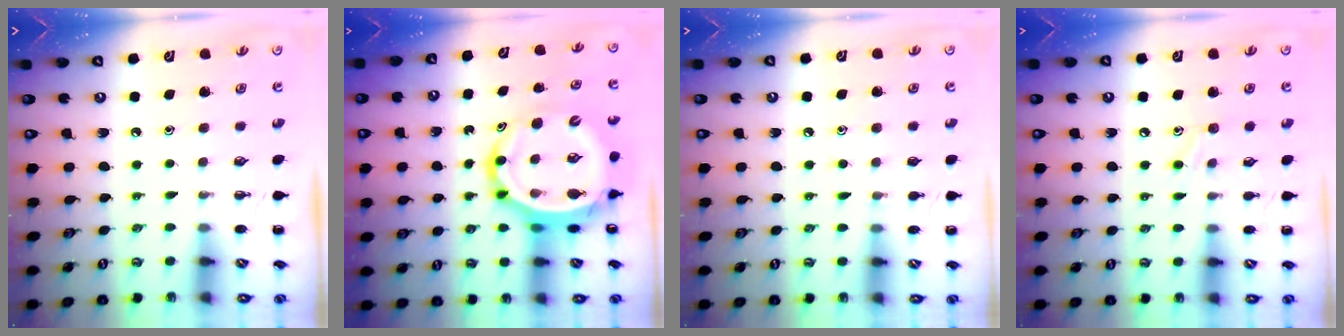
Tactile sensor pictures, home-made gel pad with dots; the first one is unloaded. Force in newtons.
{"total": 11.2, "press": 10.8, "slide": 3.0}
{"total": 3.6, "press": 3.4, "slide": 1.3}
{"total": 6.3, "press": 6.1, "slide": 1.6}